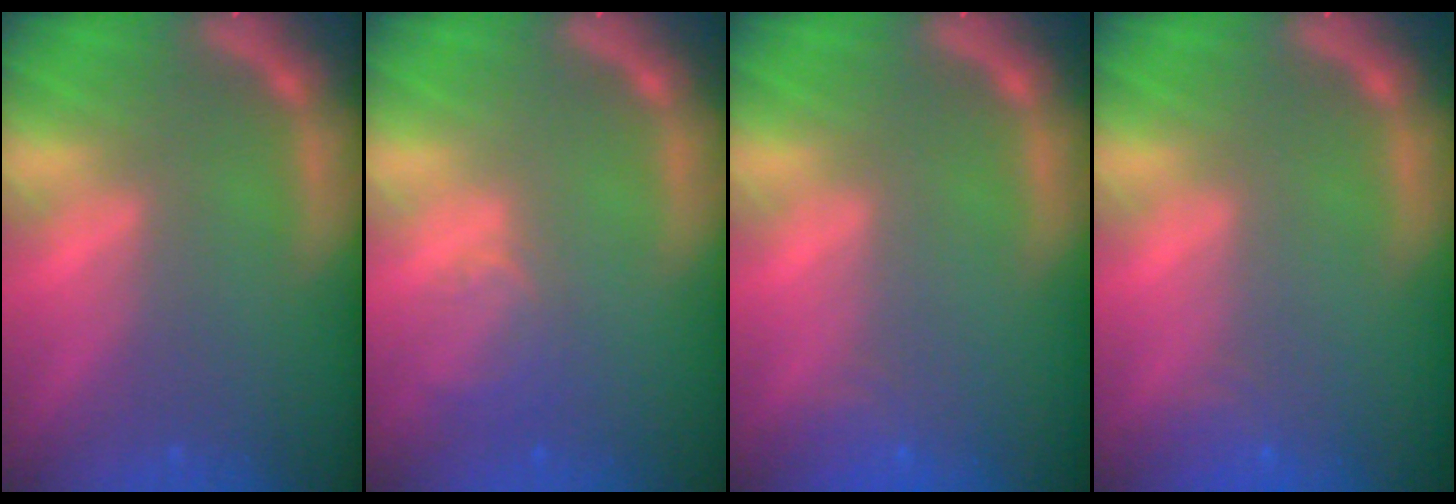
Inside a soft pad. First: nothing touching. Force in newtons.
{"total": 2.5}
{"total": 1.9}
{"total": 1.9}